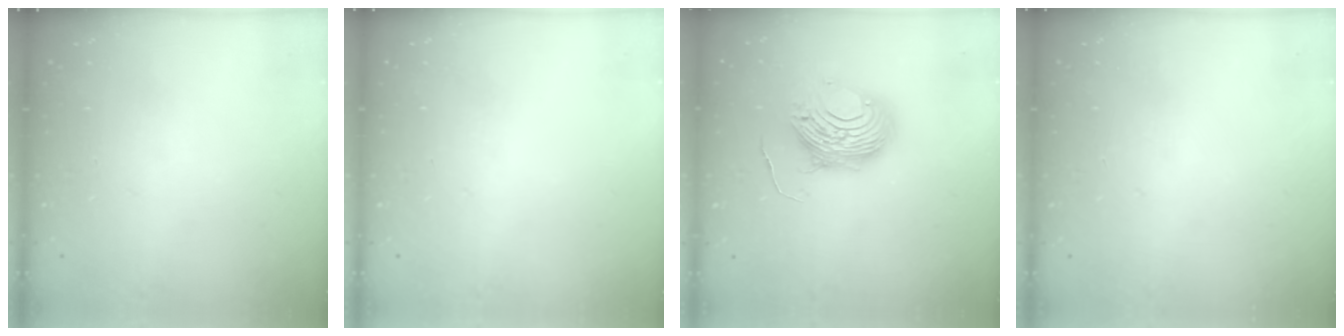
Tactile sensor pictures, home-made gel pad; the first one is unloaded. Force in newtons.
{"total": 0.0}
{"total": 12.5, "press": 12.4, "slide": 1.4}
{"total": 0.0}